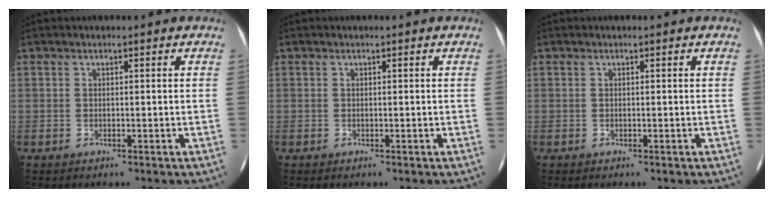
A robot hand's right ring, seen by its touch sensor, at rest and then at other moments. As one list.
[{"total": 0.0}, {"total": 0.0}]